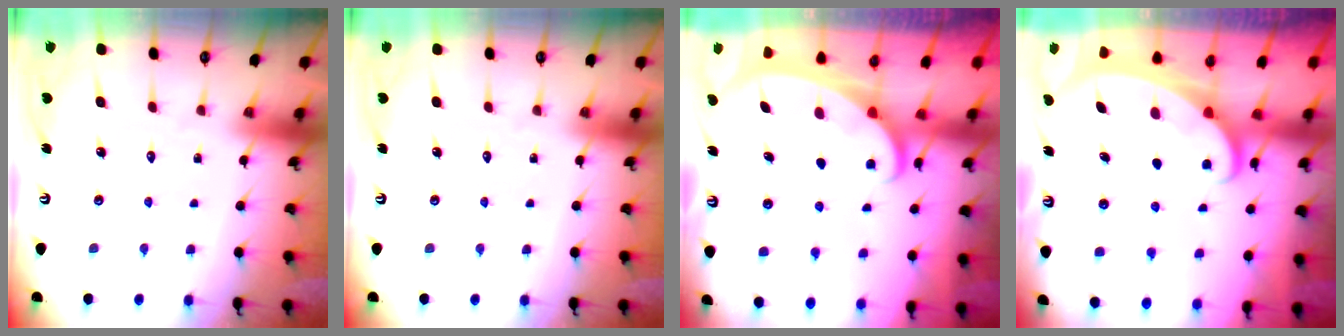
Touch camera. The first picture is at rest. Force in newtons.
{"total": 0.0}
{"total": 2.2, "press": 2.2, "slide": 0.3}
{"total": 2.8, "press": 2.7, "slide": 0.3}